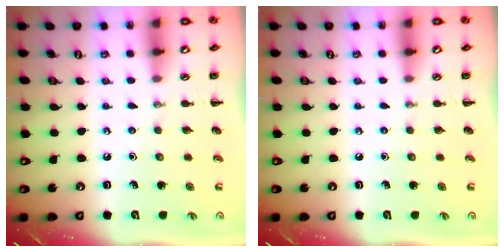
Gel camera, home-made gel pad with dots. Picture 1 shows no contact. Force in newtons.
{"total": 0.0}